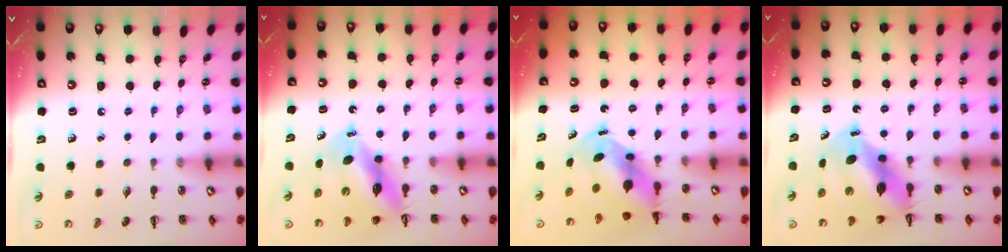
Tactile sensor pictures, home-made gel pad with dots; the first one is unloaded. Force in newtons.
{"total": 10.6, "press": 10.1, "slide": 3.1}
{"total": 6.8, "press": 6.6, "slide": 1.7}
{"total": 9.1, "press": 8.8, "slide": 2.4}